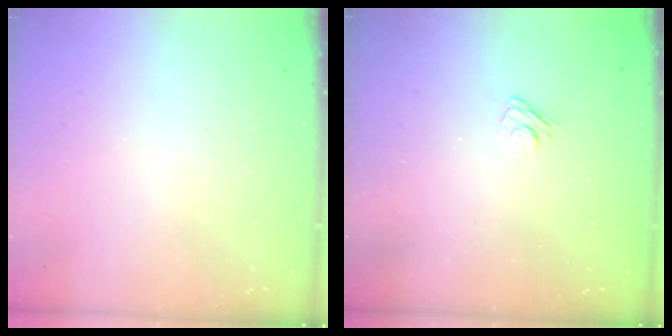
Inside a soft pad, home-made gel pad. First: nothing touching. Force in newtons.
{"total": 3.1, "press": 2.8, "slide": 1.3}